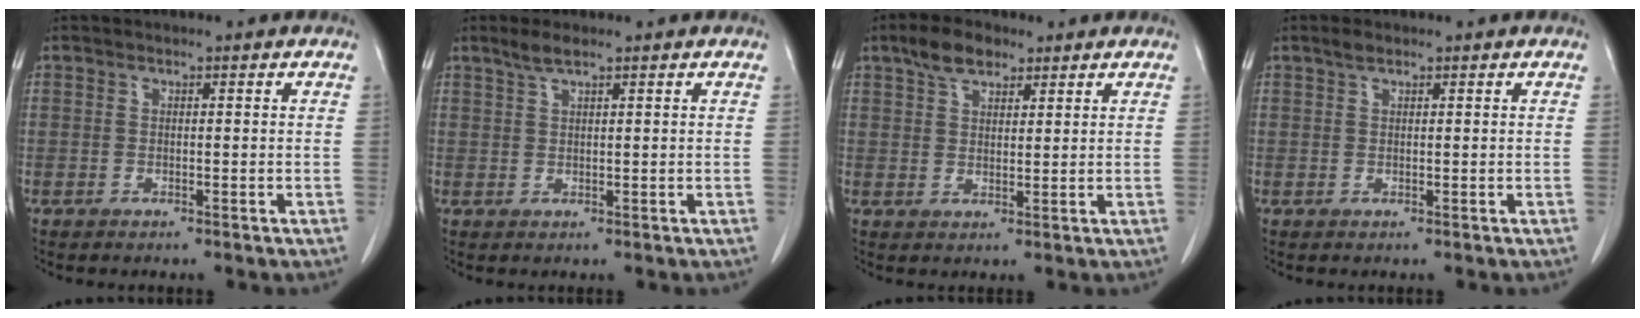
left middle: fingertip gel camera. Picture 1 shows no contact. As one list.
[{"total": 2.1, "force": [1.6, 0.1, 1.3], "torque": [-0.033, 0.003, 0.034]}, {"total": 5.0, "force": [3.4, 2.3, 2.8], "torque": [-0.056, 0.010, 0.065]}, {"total": 1.0, "force": [0.8, 0.3, 0.6], "torque": [-0.015, 0.003, 0.017]}]